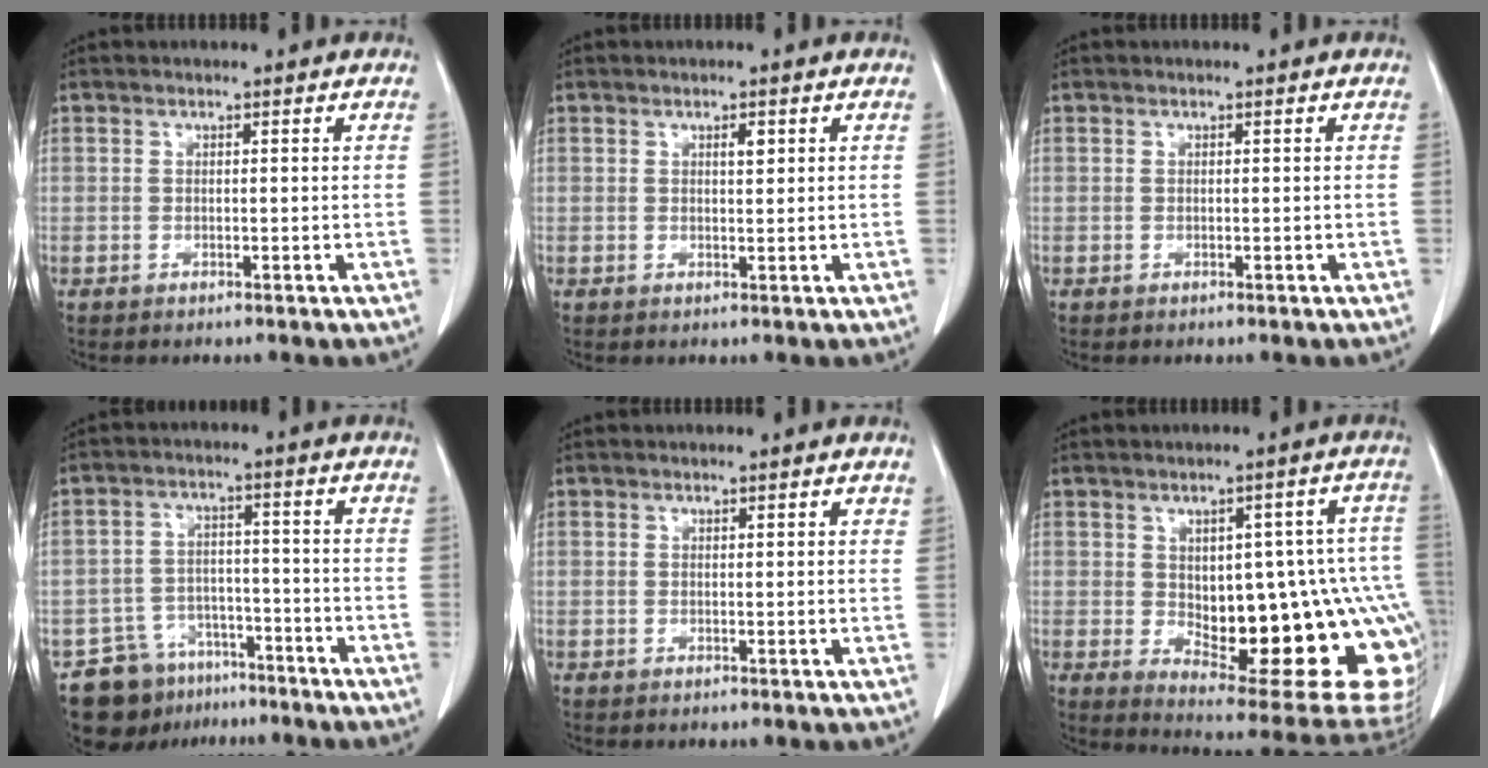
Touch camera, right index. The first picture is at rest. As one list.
[{"total": 1.4, "force": [0.6, 0.4, 1.2], "torque": [-0.018, -0.001, 0.008]}, {"total": 0.0}, {"total": 9.3, "force": [-6.8, 6.1, 1.6], "torque": [-0.030, 0.024, -0.104]}, {"total": 0.9, "force": [0.6, 0.2, 0.6], "torque": [-0.007, -0.001, 0.006]}, {"total": 23.6, "force": [-3.5, 8.5, 21.7], "torque": [-0.208, 0.012, -0.019]}]